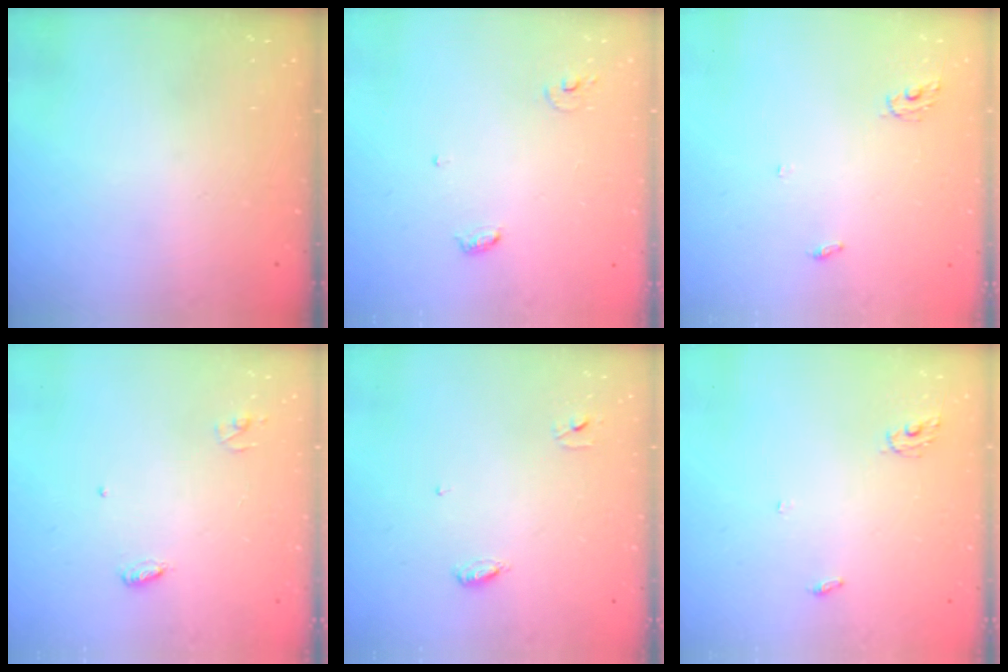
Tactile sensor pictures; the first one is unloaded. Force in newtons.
{"total": 4.0, "press": 4.0, "slide": 0.3}
{"total": 4.0, "press": 4.0, "slide": 0.3}
{"total": 3.6, "press": 3.6, "slide": 0.3}
{"total": 3.4, "press": 3.4, "slide": 0.3}
{"total": 4.0, "press": 4.0, "slide": 0.3}